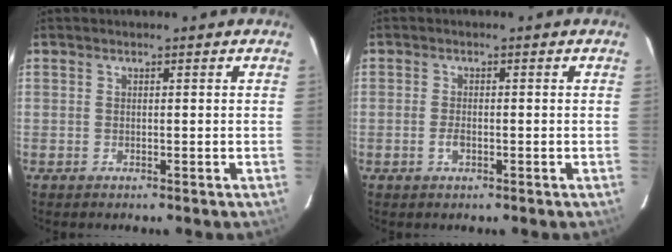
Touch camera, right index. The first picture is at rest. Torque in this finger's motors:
{"motor_torque": [0.32, 0.05, 0.14, 0.04]}